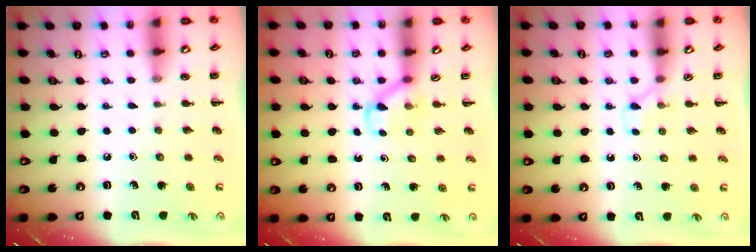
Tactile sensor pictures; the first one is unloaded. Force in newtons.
{"total": 3.5, "press": 3.2, "slide": 1.4}
{"total": 2.5, "press": 2.3, "slide": 1.0}